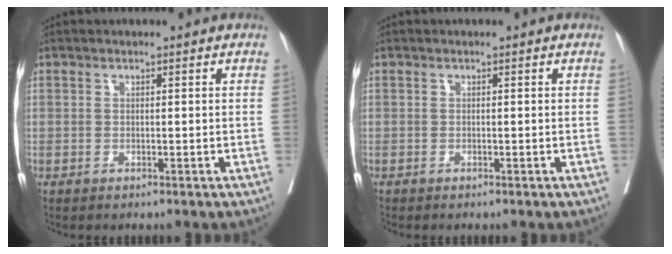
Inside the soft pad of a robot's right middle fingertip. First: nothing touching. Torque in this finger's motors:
{"motor_torque": [0.51, -0.74, 0.07, 0.03]}